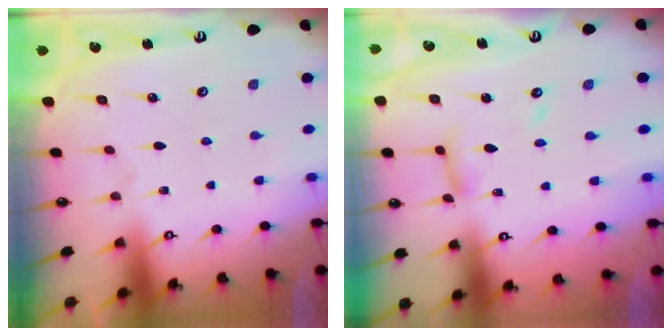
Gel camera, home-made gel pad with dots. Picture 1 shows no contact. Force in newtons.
{"total": 11.3, "press": 11.3, "slide": 1.1}